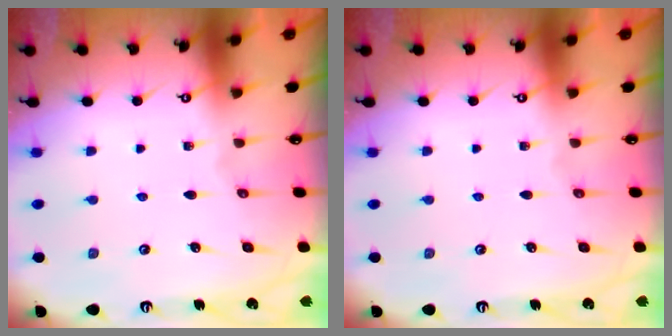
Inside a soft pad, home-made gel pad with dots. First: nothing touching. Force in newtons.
{"total": 0.0}